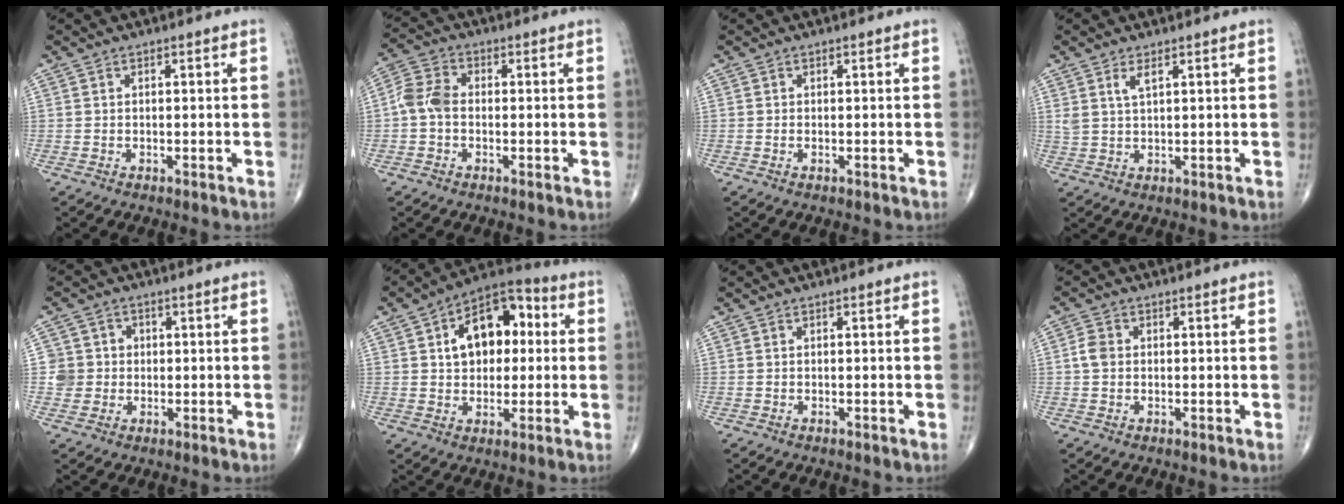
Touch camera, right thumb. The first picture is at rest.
{"total": 5.6, "force": [-0.6, 3.8, 4.2], "torque": [-0.086, 0.015, -0.024]}
{"total": 0.0}
{"total": 2.8, "force": [1.6, 0.8, 2.2], "torque": [-0.046, -0.007, 0.037]}
{"total": 4.7, "force": [0.1, 4.7, 0.3], "torque": [0.031, 0.009, -0.001]}
{"total": 14.5, "force": [2.8, 9.2, 10.8], "torque": [-0.125, 0.024, 0.033]}
{"total": 0.0}
{"total": 2.8, "force": [0.1, 2.2, 1.7], "torque": [-0.032, 0.007, -0.002]}